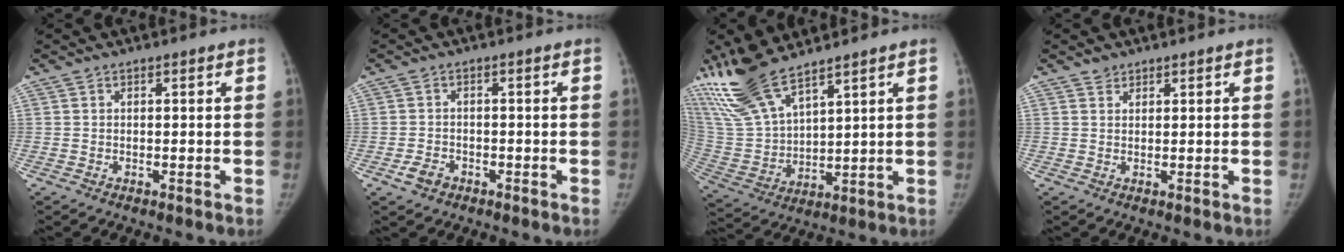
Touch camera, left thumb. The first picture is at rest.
{"total": 2.9, "force": [-1.6, 2.1, 1.2], "torque": [-0.020, 0.010, -0.025]}
{"total": 15.3, "force": [12.1, 4.1, 8.4], "torque": [-0.174, -0.048, 0.260]}
{"total": 1.4, "force": [1.1, 0.8, 0.1], "torque": [0.011, -0.008, 0.015]}